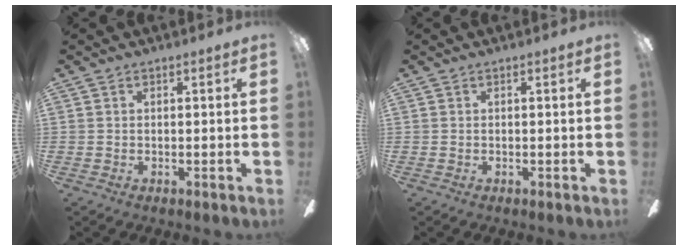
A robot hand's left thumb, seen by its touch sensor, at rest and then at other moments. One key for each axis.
{"total": 0.0}